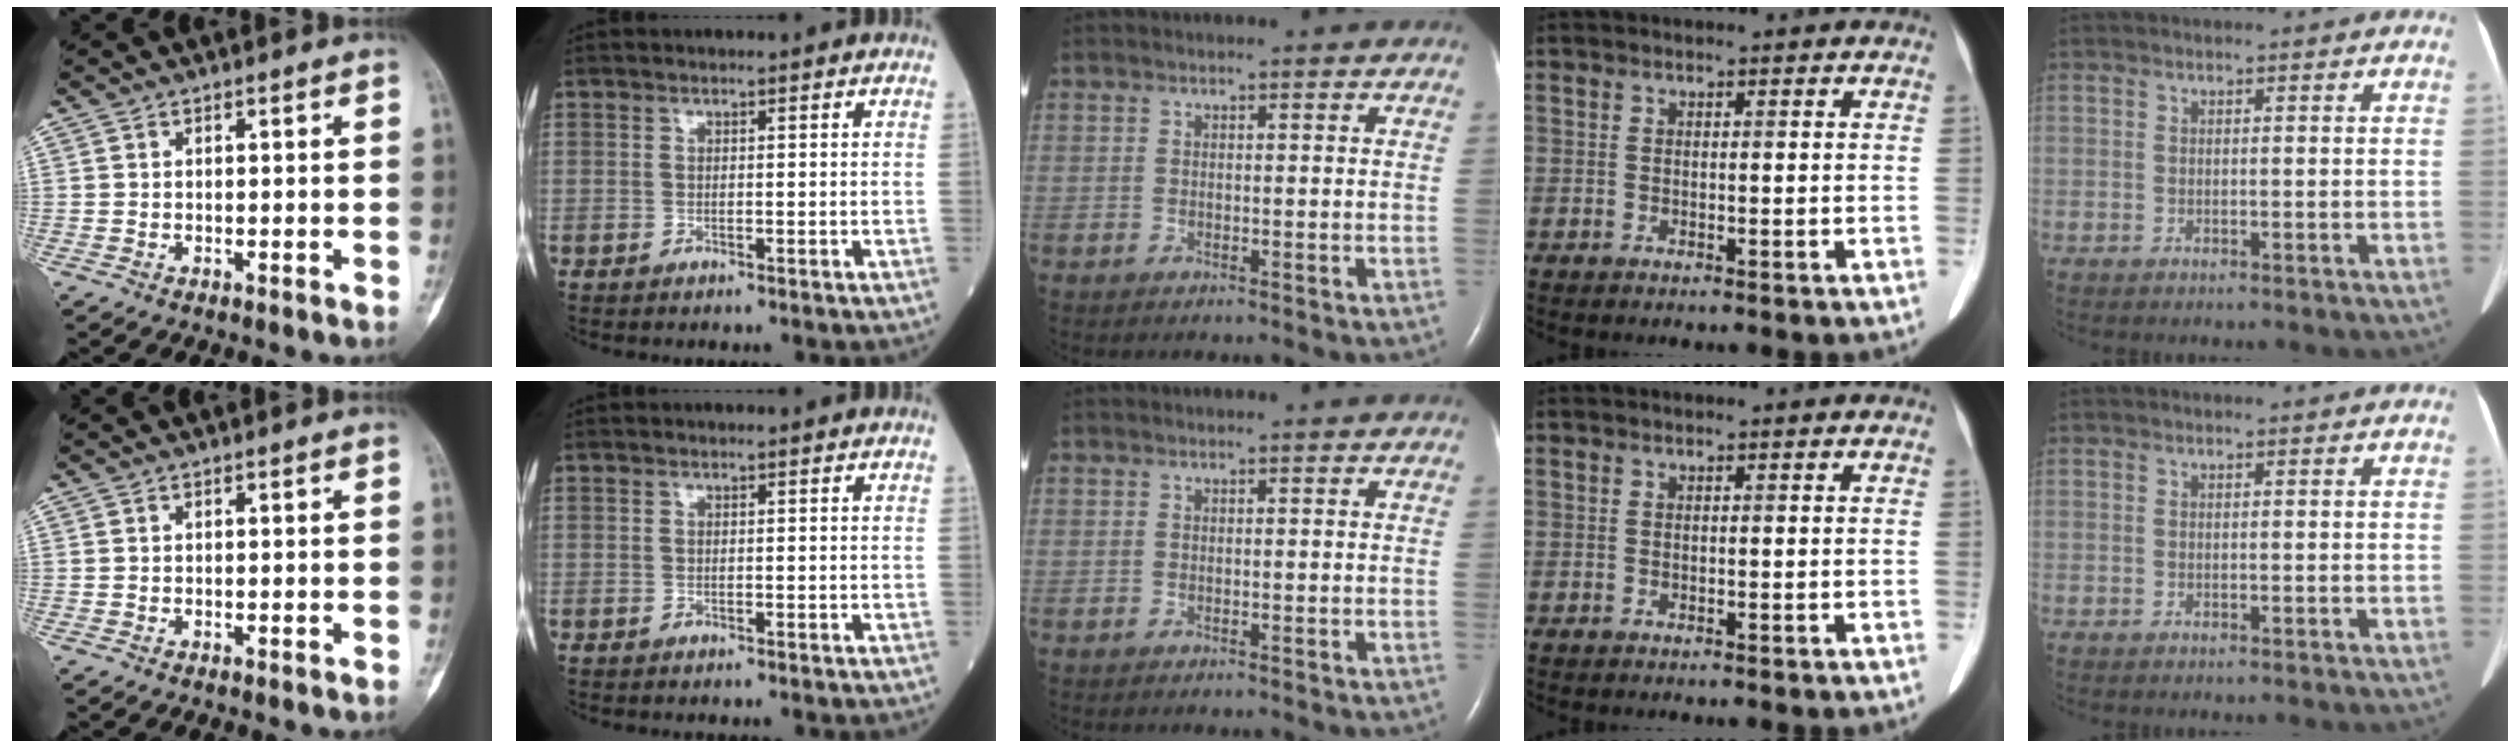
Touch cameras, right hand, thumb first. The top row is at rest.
{}